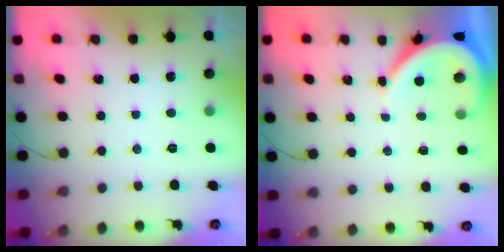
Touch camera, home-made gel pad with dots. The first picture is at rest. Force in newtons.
{"total": 6.3, "press": 6.3, "slide": 0.7}